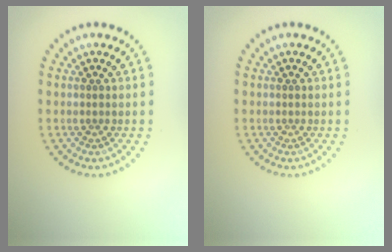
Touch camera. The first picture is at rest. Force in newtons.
{"total": 0.0}